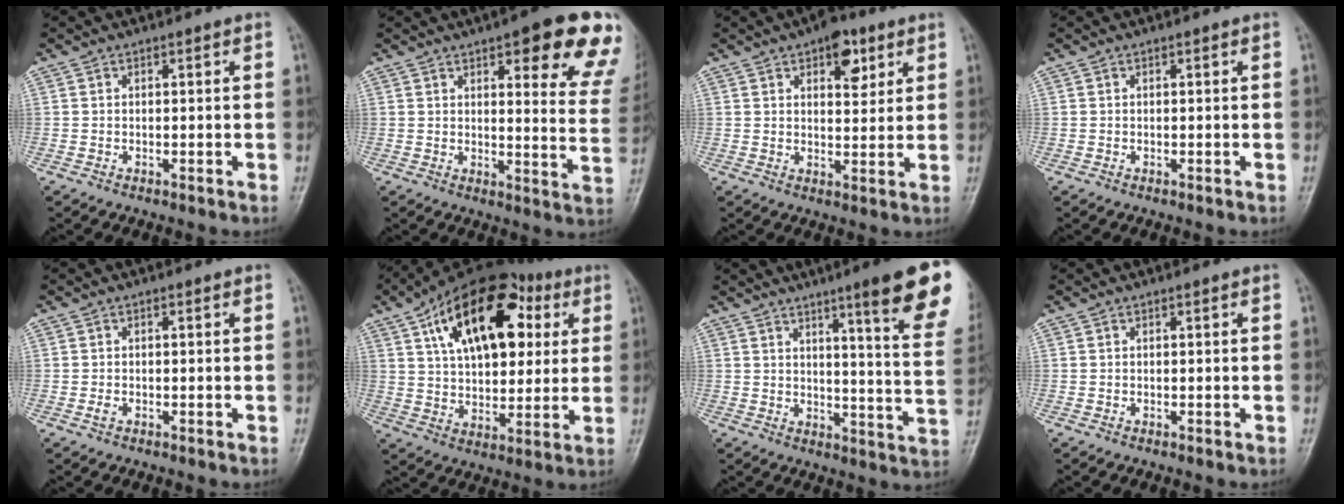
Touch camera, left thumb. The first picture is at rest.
{"total": 17.9, "force": [10.1, 4.8, 14.0], "torque": [-0.138, -0.042, 0.113]}
{"total": 7.3, "force": [3.9, 3.8, 5.0], "torque": [-0.041, -0.015, 0.049]}
{"total": 0.0}
{"total": 1.0, "force": [-0.4, 0.6, 0.7], "torque": [-0.016, -0.001, -0.009]}
{"total": 22.5, "force": [8.1, 12.5, 16.8], "torque": [-0.234, 0.003, 0.123]}
{"total": 18.2, "force": [10.6, 1.6, 14.7], "torque": [-0.165, -0.052, 0.130]}
{"total": 0.0}